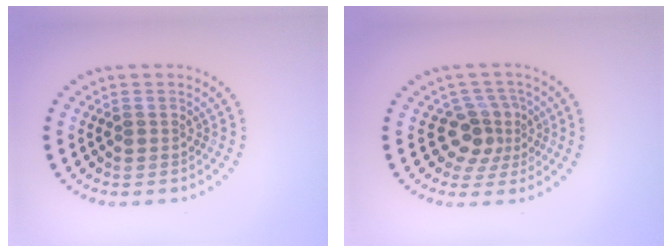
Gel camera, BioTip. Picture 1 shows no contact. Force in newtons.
{"total": 3.0, "press": 2.3, "slide": 2.0}